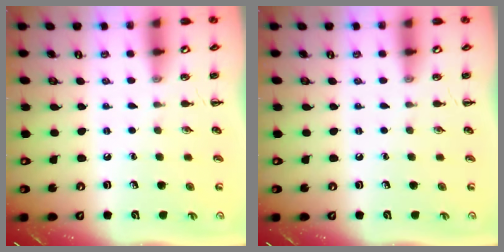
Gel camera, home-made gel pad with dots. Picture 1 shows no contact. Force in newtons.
{"total": 0.0}